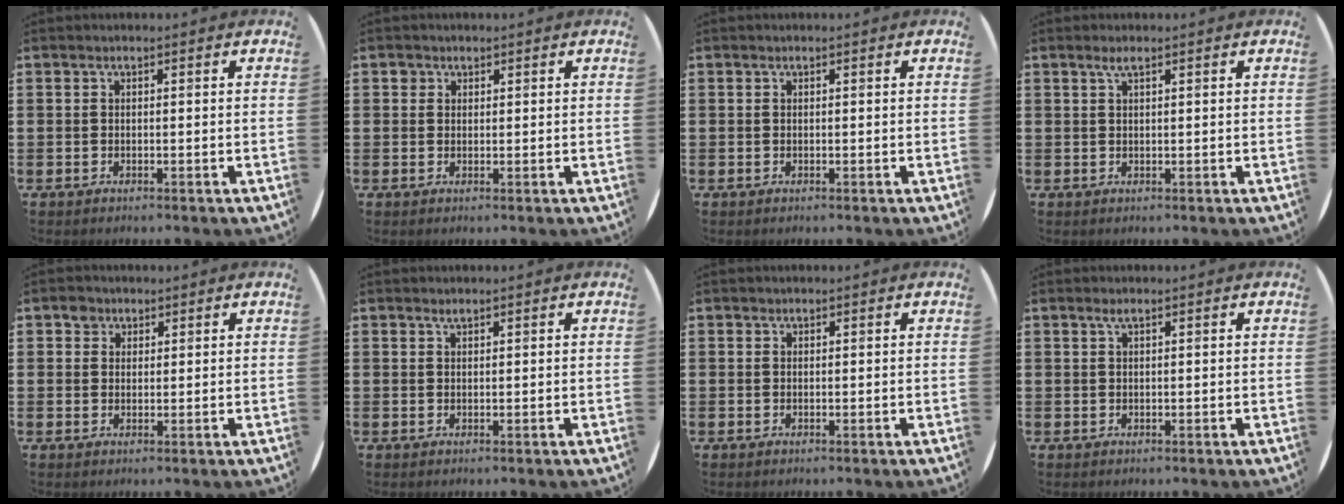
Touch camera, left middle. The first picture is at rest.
{"total": 1.1, "force": [0.8, 0.8, 0.0], "torque": [0.014, -0.004, 0.012]}
{"total": 0.0}
{"total": 1.4, "force": [0.8, 0.1, 1.1], "torque": [-0.024, 0.004, 0.014]}
{"total": 2.0, "force": [1.5, 1.4, 0.3], "torque": [0.009, -0.002, 0.026]}
{"total": 0.6, "force": [0.6, 0.1, 0.2], "torque": [-0.004, 0.000, 0.011]}
{"total": 0.0}
{"total": 0.9, "force": [0.5, 0.1, 0.8], "torque": [-0.015, 0.003, 0.008]}